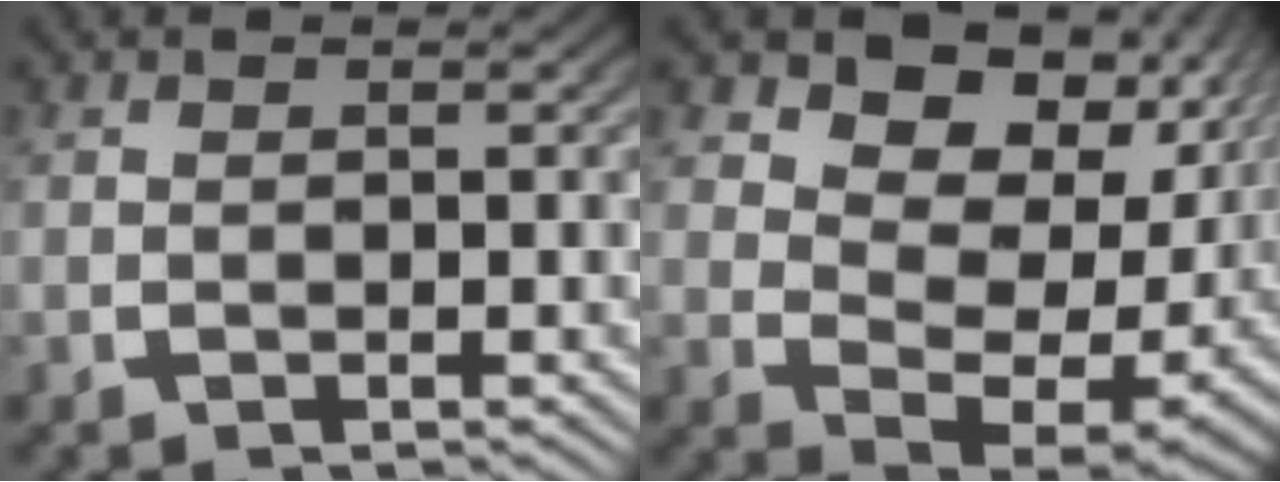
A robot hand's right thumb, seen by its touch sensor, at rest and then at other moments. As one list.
[{"total": 11.3, "force": [1.7, 7.6, 8.2], "torque": [-0.136, -0.013, 0.020]}]